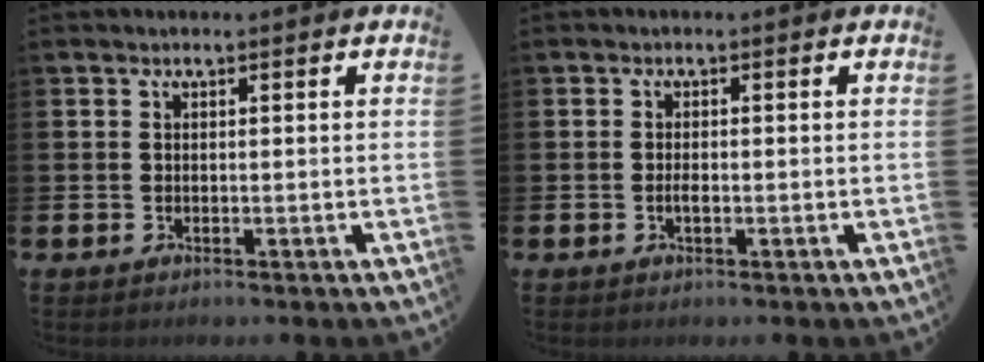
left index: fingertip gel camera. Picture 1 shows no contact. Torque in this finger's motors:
{"motor_torque": [0.06, 0.04, 0.02, 0.03]}